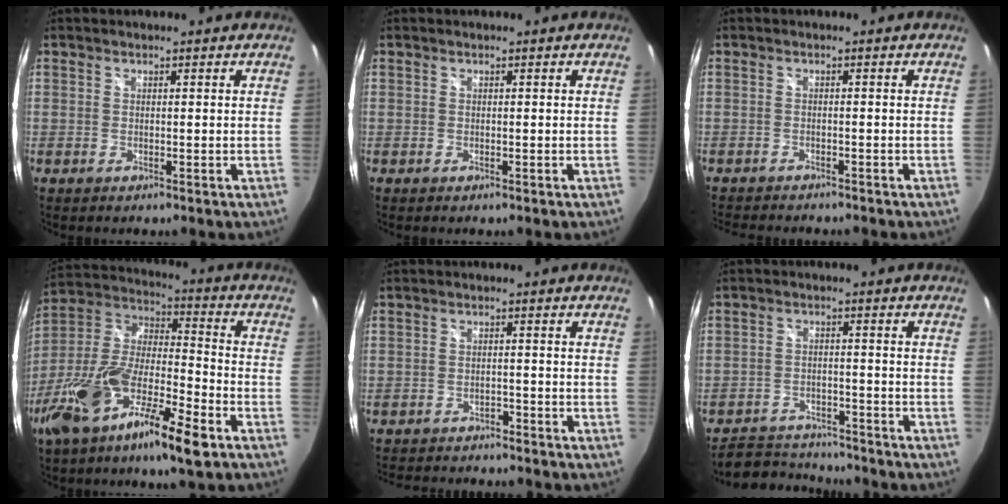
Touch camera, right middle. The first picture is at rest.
{"total": 0.0}
{"total": 4.9, "force": [-4.6, 0.5, 1.6], "torque": [-0.041, -0.017, -0.073]}
{"total": 21.4, "force": [-11.6, 5.6, 17.1], "torque": [-0.335, -0.033, -0.223]}
{"total": 7.7, "force": [-7.1, 2.0, 2.2], "torque": [-0.059, -0.007, -0.107]}
{"total": 10.7, "force": [-9.9, 2.7, 2.9], "torque": [-0.079, 0.005, -0.151]}